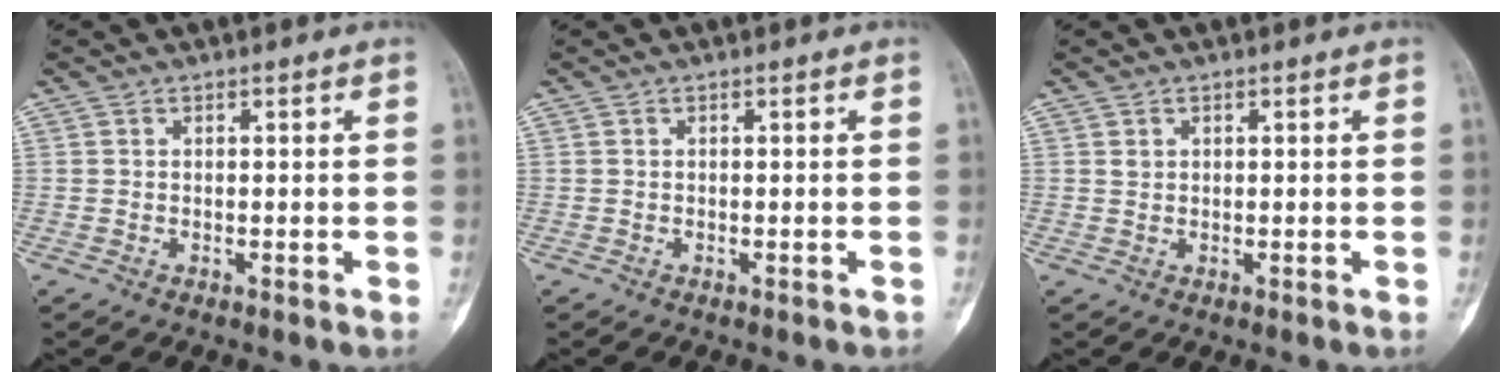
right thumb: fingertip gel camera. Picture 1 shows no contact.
{"total": 0.0}
{"total": 0.8, "force": [0.4, 0.6, 0.2], "torque": [0.003, -0.001, 0.008]}